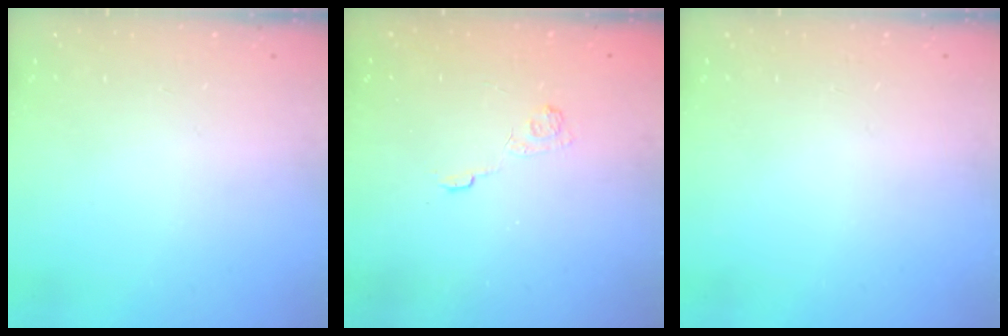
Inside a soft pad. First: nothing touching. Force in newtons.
{"total": 3.2, "press": 2.9, "slide": 1.4}
{"total": 0.0}